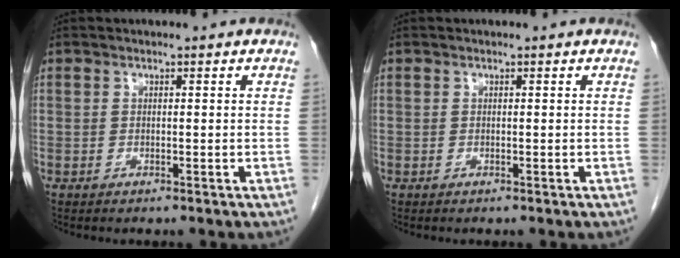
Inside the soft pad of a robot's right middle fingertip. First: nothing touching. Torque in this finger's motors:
{"motor_torque": [-0.03, -0.03, 0.00, 0.00]}